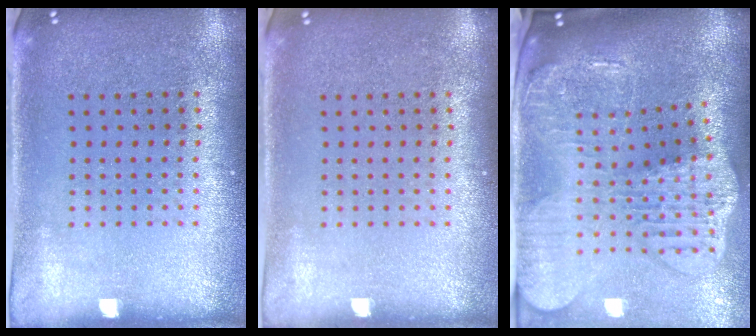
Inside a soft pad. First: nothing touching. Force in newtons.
{"total": 0.0}
{"total": 4.4, "press": 3.4, "slide": 2.9}